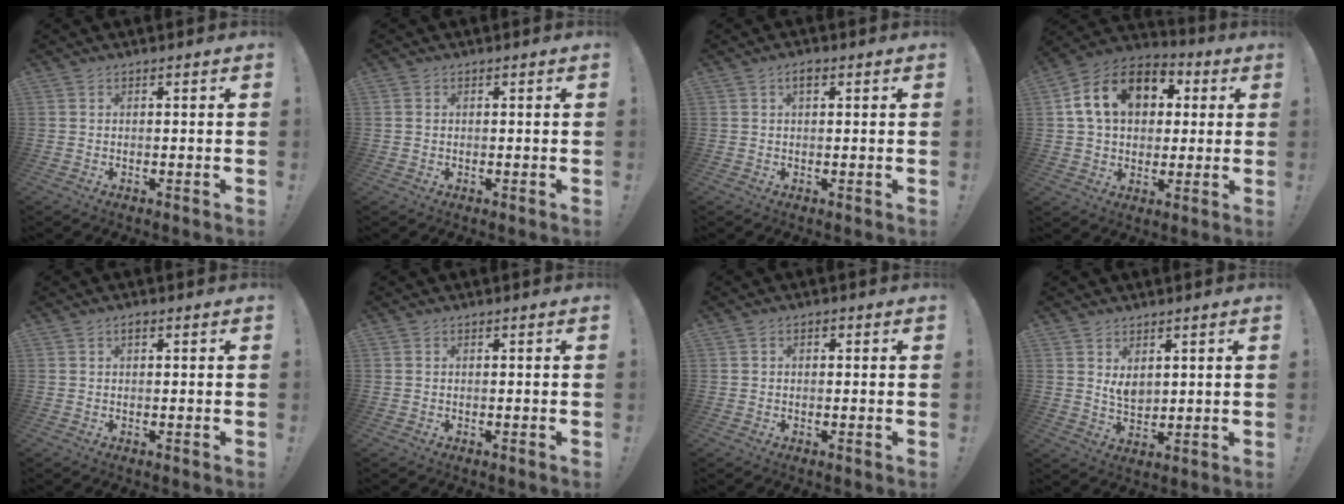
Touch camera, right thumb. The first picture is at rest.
{"total": 1.0, "force": [0.1, 0.9, 0.2], "torque": [-0.005, 0.005, 0.002]}
{"total": 2.0, "force": [0.9, 1.0, 1.6], "torque": [-0.027, 0.003, 0.014]}
{"total": 17.5, "force": [5.4, 12.8, 10.7], "torque": [-0.164, 0.005, 0.101]}
{"total": 0.9, "force": [0.5, 0.4, 0.7], "torque": [-0.008, 0.000, 0.006]}
{"total": 0.0}
{"total": 1.3, "force": [-0.2, 1.1, 0.6], "torque": [-0.005, 0.003, -0.006]}
{"total": 5.0, "force": [2.6, 3.0, 3.2], "torque": [-0.043, -0.015, 0.045]}